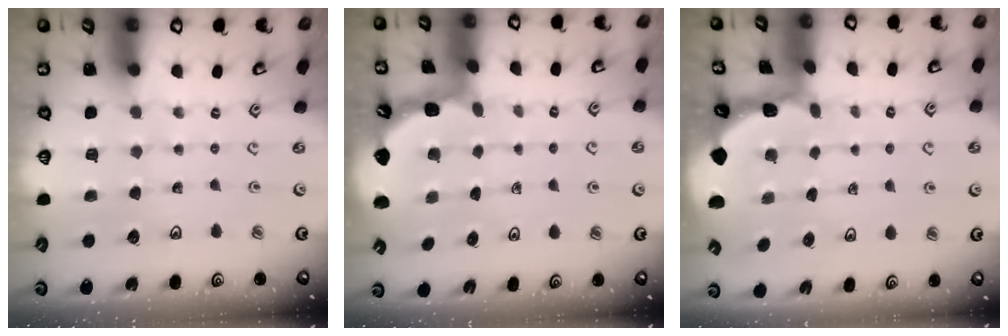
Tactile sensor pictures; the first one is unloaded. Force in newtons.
{"total": 2.0, "press": 2.0, "slide": 0.2}
{"total": 1.3, "press": 1.3, "slide": 0.1}